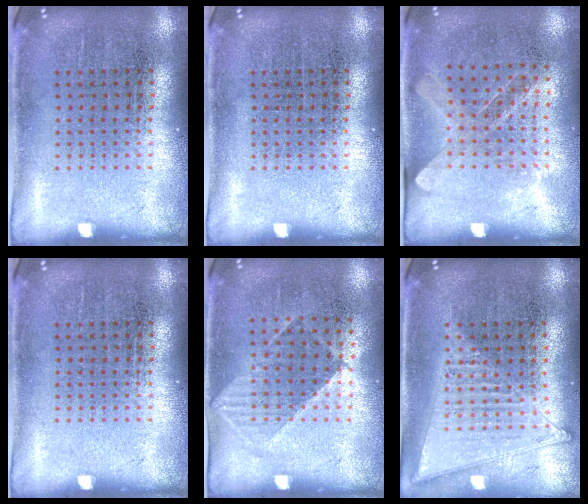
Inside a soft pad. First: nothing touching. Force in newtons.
{"total": 0.0}
{"total": 1.3, "press": 1.0, "slide": 0.8}
{"total": 0.0}
{"total": 1.0, "press": 0.9, "slide": 0.6}
{"total": 1.4, "press": 1.4, "slide": 0.1}